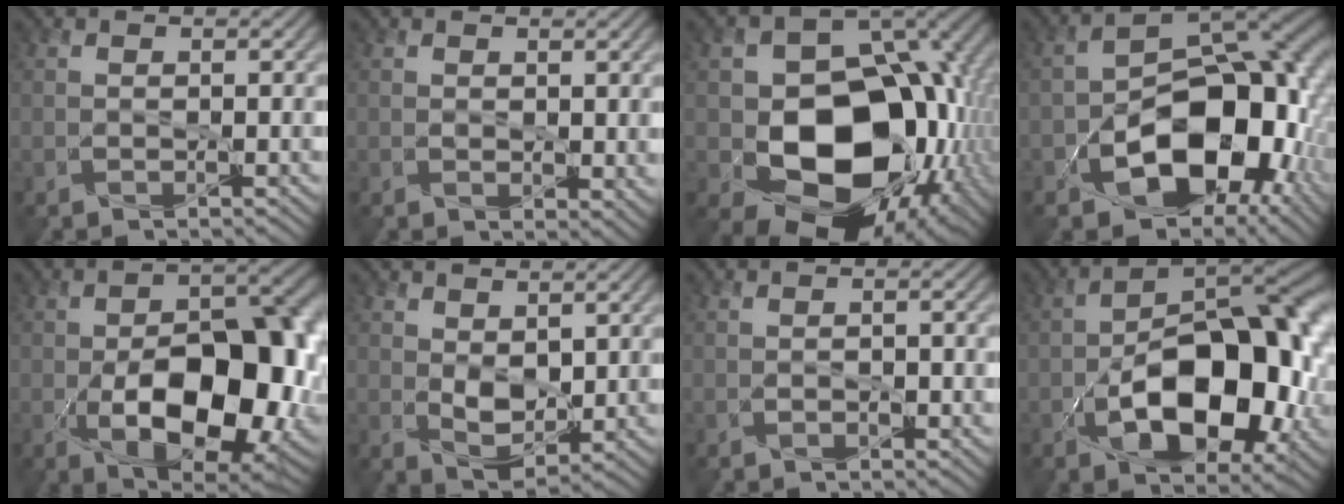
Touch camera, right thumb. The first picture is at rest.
{"total": 3.1, "force": [1.1, 1.8, 2.3], "torque": [-0.039, -0.010, 0.018]}
{"total": 17.0, "force": [-2.3, 12.5, 11.4], "torque": [-0.158, -0.057, 0.002]}
{"total": 15.5, "force": [-5.5, 9.4, 11.1], "torque": [-0.149, -0.036, -0.082]}
{"total": 16.2, "force": [-4.2, 8.5, 13.1], "torque": [-0.162, -0.043, -0.037]}
{"total": 5.2, "force": [1.2, 2.9, 4.1], "torque": [-0.094, -0.010, 0.022]}
{"total": 0.6, "force": [-0.5, -0.2, 0.3], "torque": [0.002, -0.001, -0.006]}
{"total": 15.0, "force": [-4.3, 7.4, 12.3], "torque": [-0.162, -0.018, -0.070]}